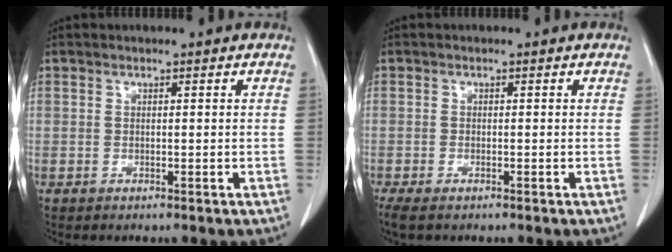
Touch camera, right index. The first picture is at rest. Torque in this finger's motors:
{"motor_torque": [0.28, -0.22, 0.08, 0.02]}